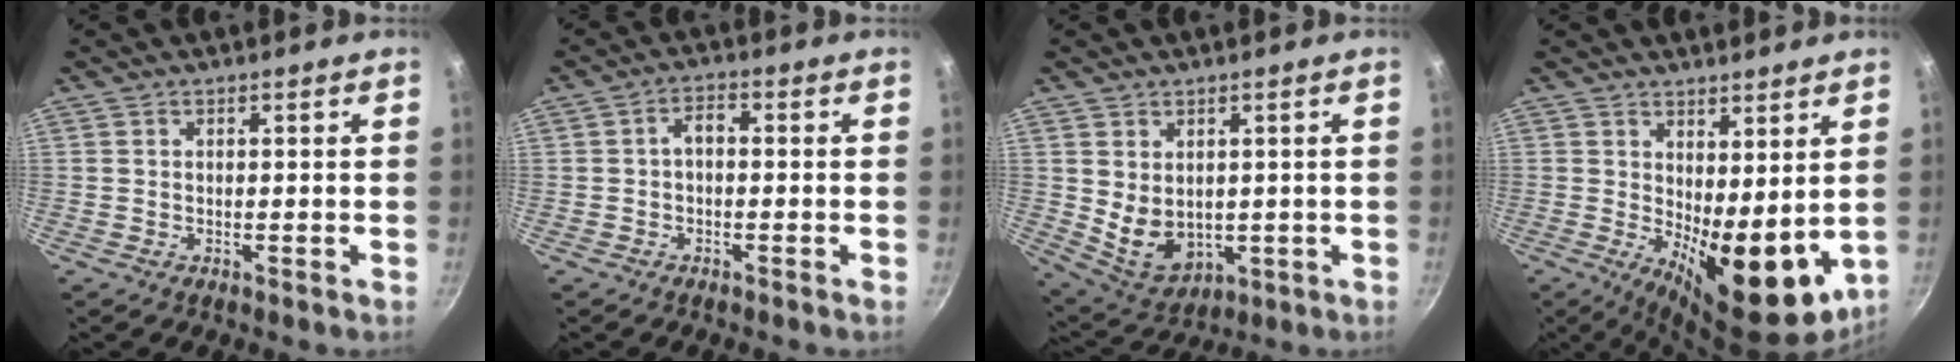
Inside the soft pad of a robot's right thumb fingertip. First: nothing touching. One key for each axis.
{"total": 2.9, "fx": -0.5, "fy": 1.7, "fz": 2.3, "tx": -0.035, "ty": 0.017, "tz": -0.013}
{"total": 8.8, "fx": 0.7, "fy": 6.5, "fz": 6.0, "tx": -0.084, "ty": -0.021, "tz": 0.039}
{"total": 13.7, "fx": 1.0, "fy": 5.9, "fz": 12.3, "tx": -0.136, "ty": -0.031, "tz": 0.032}